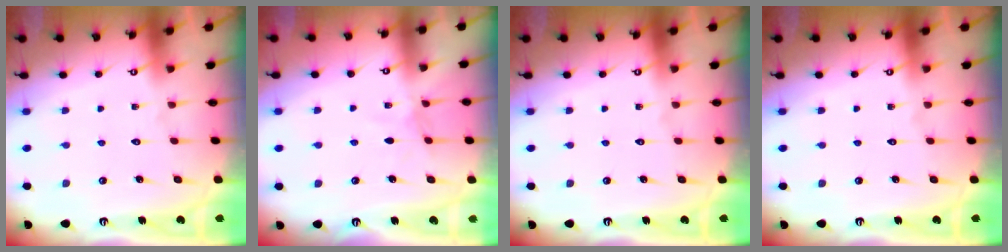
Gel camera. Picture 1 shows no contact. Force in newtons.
{"total": 3.0, "press": 2.9, "slide": 0.4}
{"total": 0.0}
{"total": 0.0}